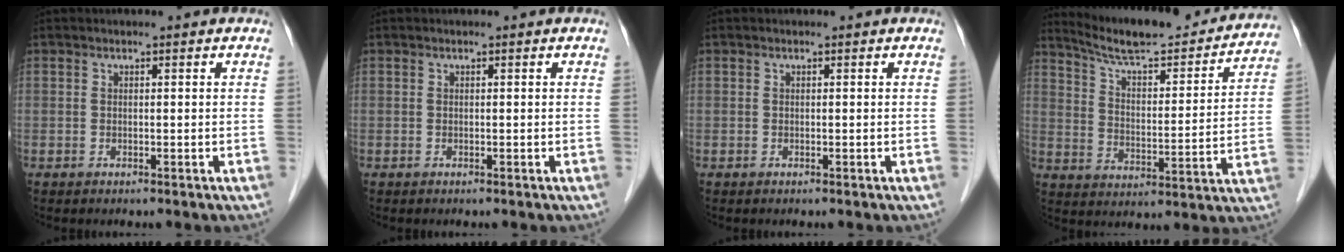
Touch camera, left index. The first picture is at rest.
{"total": 0.0}
{"total": 0.0}
{"total": 20.6, "force": [19.0, 2.6, 7.5], "torque": [-0.113, -0.022, 0.264]}